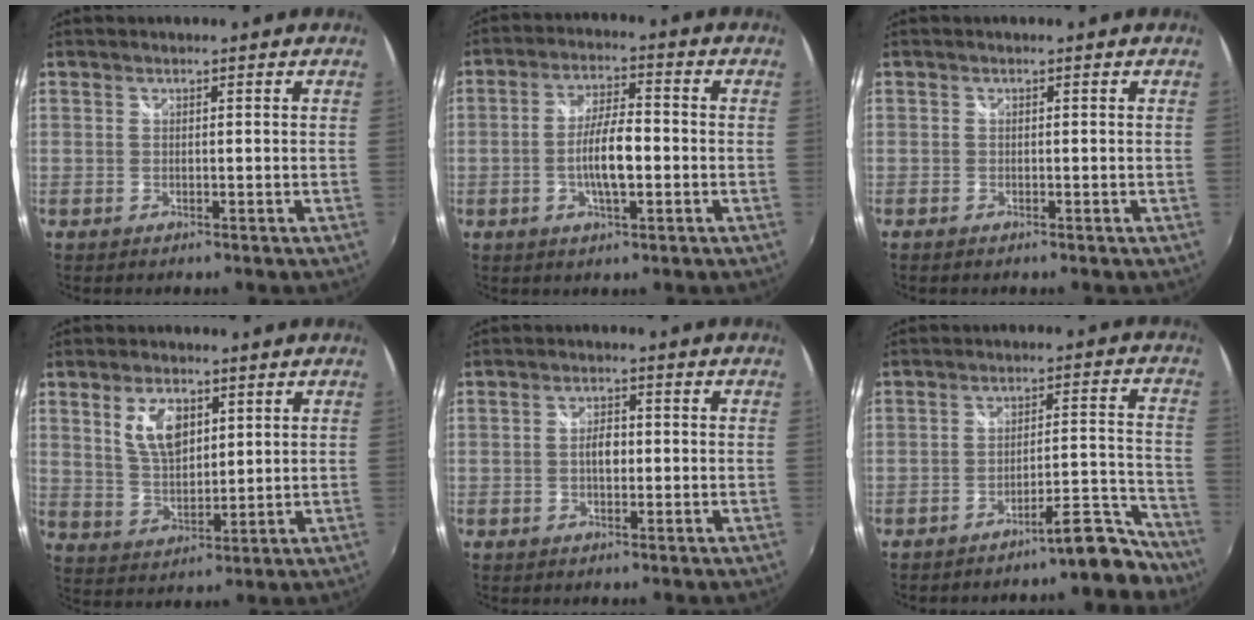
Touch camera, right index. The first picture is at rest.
{"total": 8.0, "force": [-1.8, 2.4, 7.4], "torque": [-0.141, 0.004, -0.030]}
{"total": 0.6, "force": [-0.5, 0.3, 0.1], "torque": [-0.005, -0.004, -0.013]}
{"total": 8.1, "force": [3.4, 4.3, 5.9], "torque": [-0.111, 0.006, 0.070]}
{"total": 3.1, "force": [-0.3, 1.8, 2.6], "torque": [-0.045, 0.005, -0.006]}
{"total": 9.4, "force": [-8.6, 1.4, 3.3], "torque": [-0.030, 0.042, -0.115]}